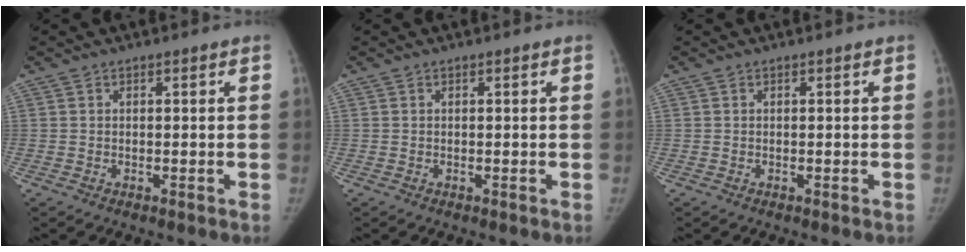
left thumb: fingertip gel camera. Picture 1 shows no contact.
{"total": 0.0}
{"total": 0.0}